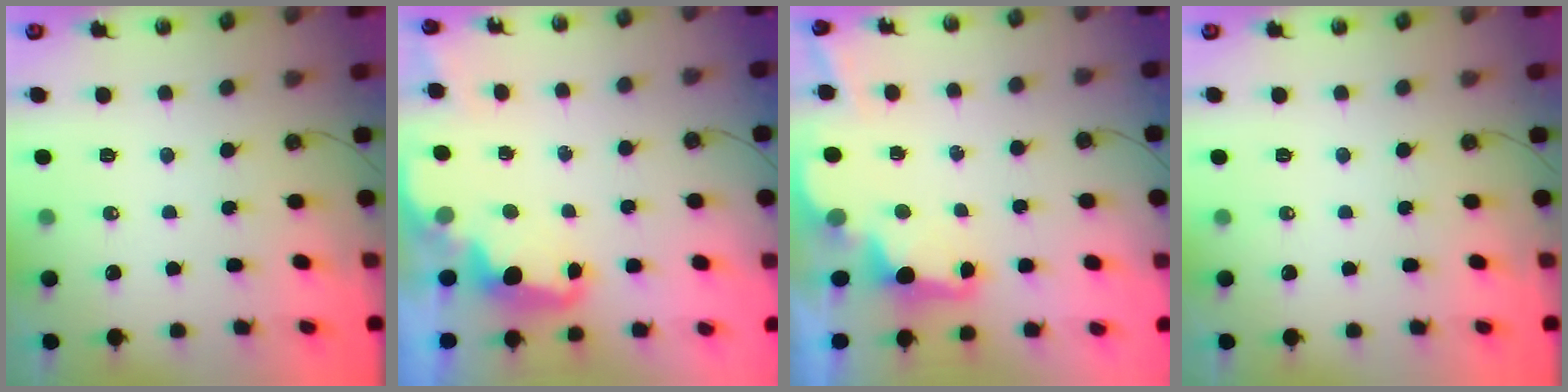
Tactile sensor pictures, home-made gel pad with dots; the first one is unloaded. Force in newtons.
{"total": 2.7, "press": 2.6, "slide": 0.7}
{"total": 2.7, "press": 2.6, "slide": 0.8}
{"total": 0.0}